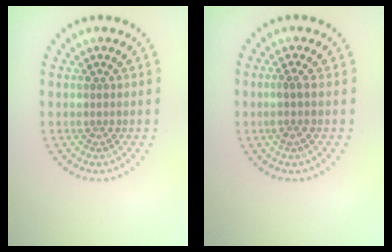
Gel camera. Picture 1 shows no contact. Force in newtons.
{"total": 1.5, "press": 1.1, "slide": 0.9}